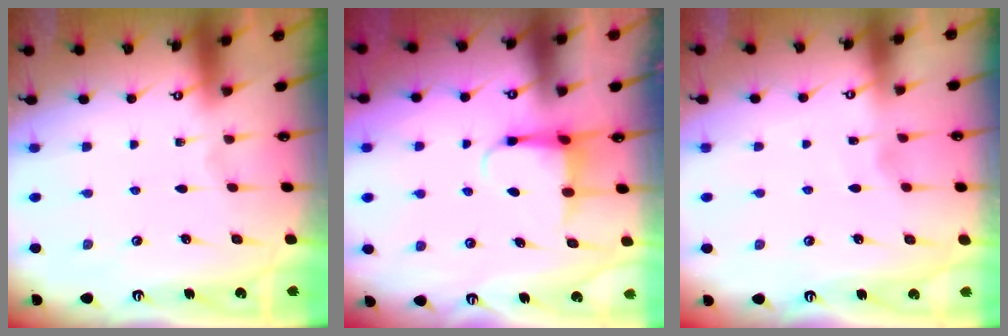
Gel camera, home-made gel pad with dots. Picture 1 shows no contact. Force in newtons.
{"total": 4.6, "press": 4.5, "slide": 0.5}
{"total": 1.7, "press": 1.7, "slide": 0.2}